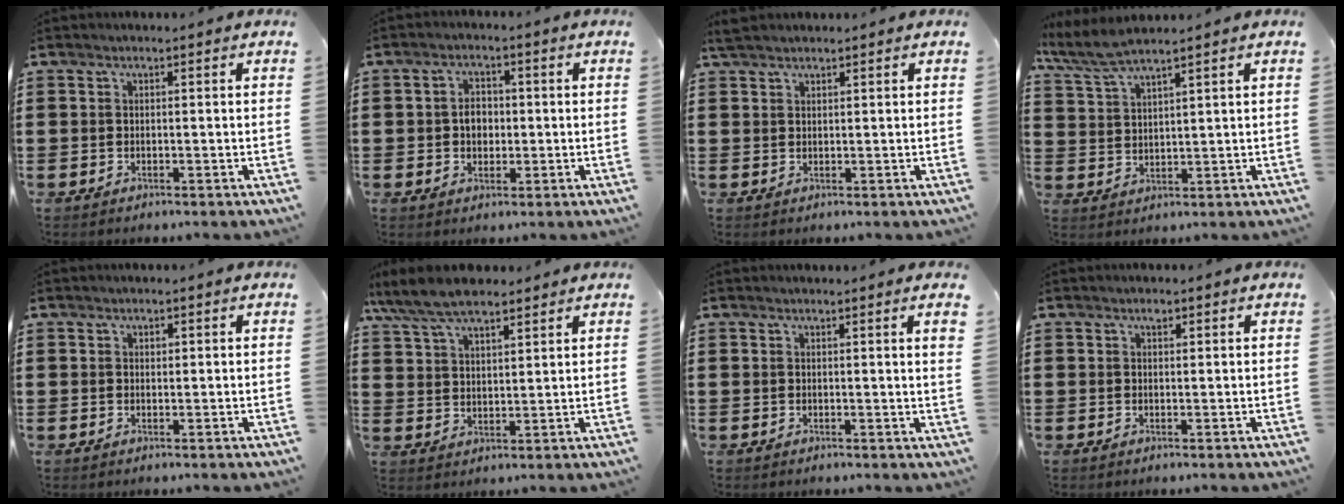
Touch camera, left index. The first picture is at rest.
{"total": 3.2, "force": [-0.1, 2.4, 2.1], "torque": [-0.039, 0.004, -0.007]}
{"total": 1.7, "force": [1.5, 0.4, 0.6], "torque": [-0.014, 0.003, 0.029]}
{"total": 4.8, "force": [4.2, 0.2, 2.5], "torque": [-0.061, -0.012, 0.074]}
{"total": 0.7, "force": [0.3, 0.5, 0.2], "torque": [-0.006, 0.003, 0.007]}
{"total": 7.5, "force": [6.4, 2.4, 3.2], "torque": [-0.084, -0.007, 0.119]}
{"total": 1.7, "force": [1.1, -0.3, 1.3], "torque": [-0.026, -0.004, 0.019]}
{"total": 0.9, "force": [0.6, 0.5, 0.5], "torque": [-0.004, -0.001, 0.009]}